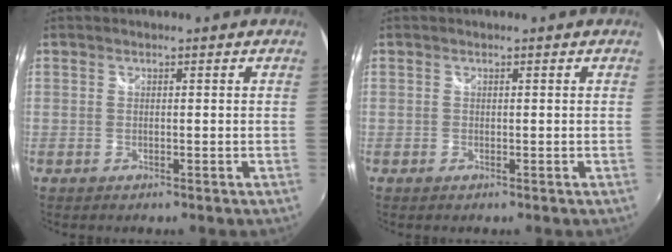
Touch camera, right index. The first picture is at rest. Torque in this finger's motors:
{"motor_torque": [0.05, -0.02, 0.04, -0.01]}